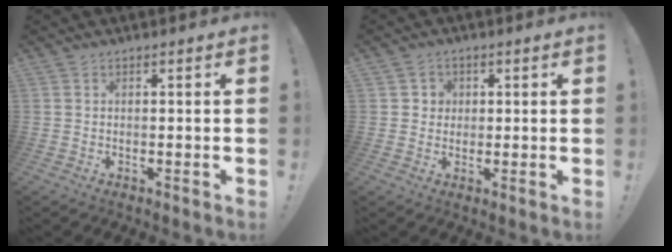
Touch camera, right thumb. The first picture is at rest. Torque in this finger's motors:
{"motor_torque": [0.33, 0.23, 0.20, -0.13, -0.02]}